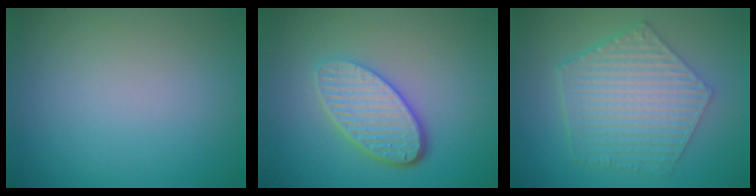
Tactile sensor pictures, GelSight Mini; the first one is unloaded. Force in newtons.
{"total": 5.1, "press": 3.7, "slide": 3.5}
{"total": 6.5, "press": 4.9, "slide": 4.3}